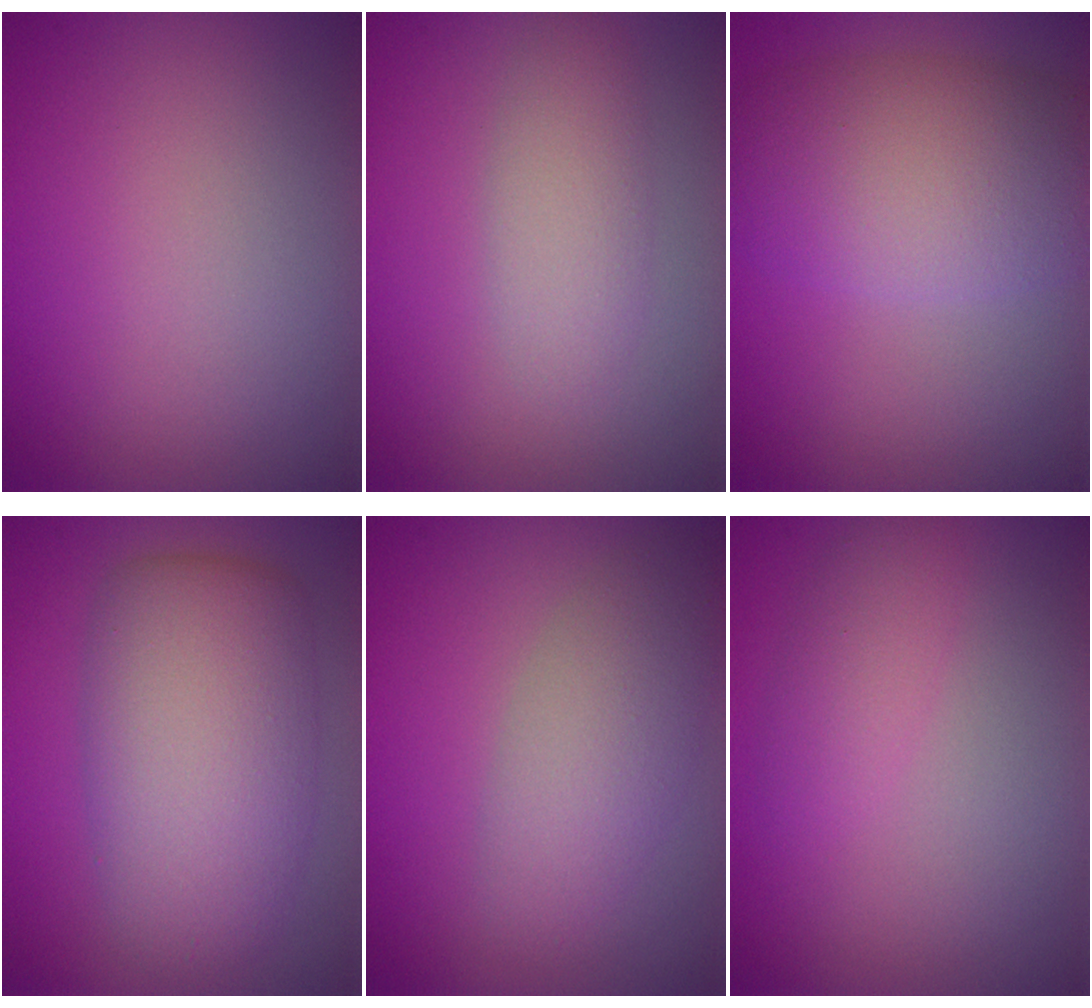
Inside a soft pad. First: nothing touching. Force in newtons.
{"total": 2.6, "press": 2.6, "slide": 0.1}
{"total": 7.9, "press": 7.9, "slide": 0.3}
{"total": 8.6, "press": 8.6, "slide": 0.4}
{"total": 4.0, "press": 4.0, "slide": 0.3}
{"total": 2.0, "press": 2.0, "slide": 0.1}